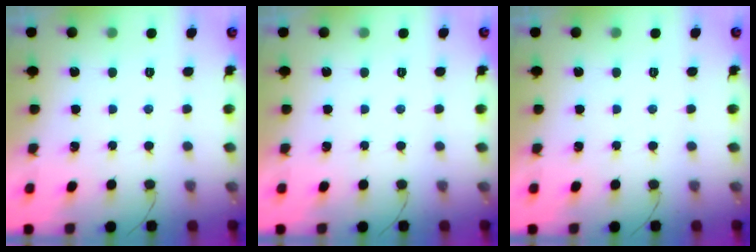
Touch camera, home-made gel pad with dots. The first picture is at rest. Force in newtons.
{"total": 0.0}
{"total": 0.0}